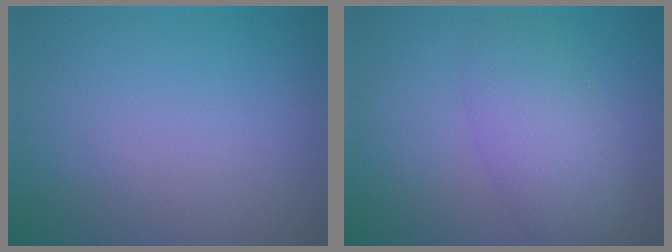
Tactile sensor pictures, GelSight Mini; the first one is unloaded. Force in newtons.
{"total": 4.4, "press": 4.4, "slide": 0.1}